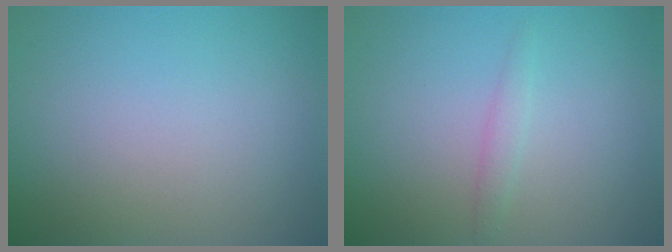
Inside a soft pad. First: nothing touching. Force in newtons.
{"total": 1.0, "press": 1.0, "slide": 0.1}